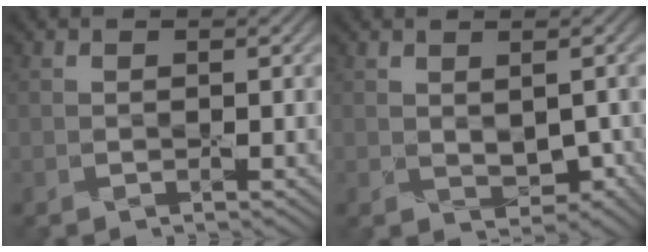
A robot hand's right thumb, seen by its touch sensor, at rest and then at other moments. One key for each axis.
{"total": 2.1, "fx": 0.1, "fy": 1.3, "fz": 1.7, "tx": -0.034, "ty": -0.004, "tz": 0.010}